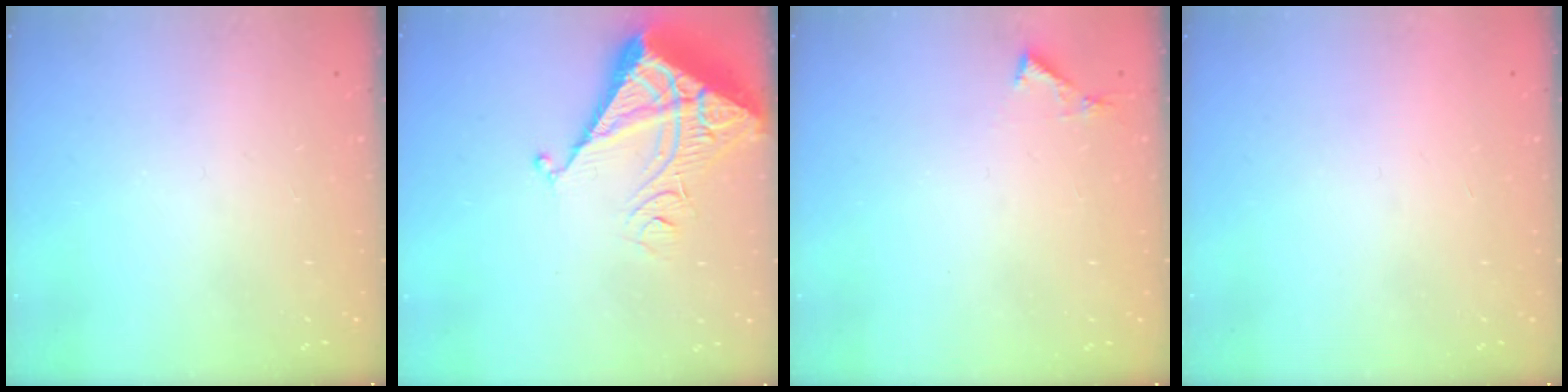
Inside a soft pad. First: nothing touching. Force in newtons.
{"total": 7.4, "press": 7.3, "slide": 0.8}
{"total": 4.1, "press": 4.1, "slide": 0.5}
{"total": 1.5, "press": 1.5, "slide": 0.1}